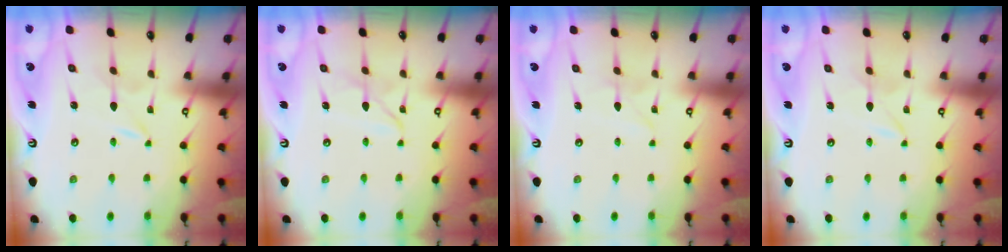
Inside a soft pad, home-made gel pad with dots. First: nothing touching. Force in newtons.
{"total": 3.1, "press": 3.1, "slide": 0.2}
{"total": 2.0, "press": 1.9, "slide": 0.2}
{"total": 1.3, "press": 1.3, "slide": 0.2}